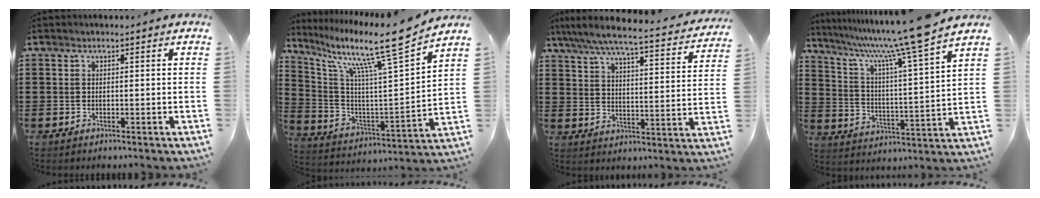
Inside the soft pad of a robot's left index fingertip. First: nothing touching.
{"total": 13.1, "force": [9.7, 0.8, 8.8], "torque": [-0.182, -0.065, 0.145]}
{"total": 6.1, "force": [5.4, -0.1, 2.8], "torque": [-0.078, -0.040, 0.086]}
{"total": 10.8, "force": [8.8, -1.3, 6.0], "torque": [-0.141, -0.065, 0.136]}